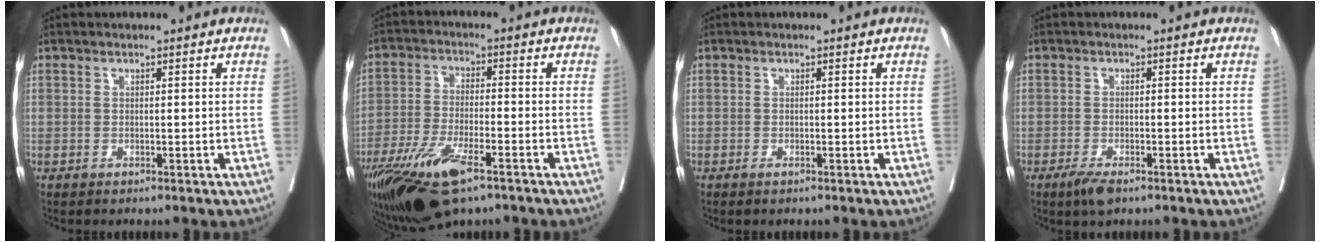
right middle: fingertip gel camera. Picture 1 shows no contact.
{"total": 13.9, "force": [-8.5, 3.7, 10.4], "torque": [-0.204, -0.029, -0.150]}
{"total": 0.7, "force": [-0.4, 0.2, 0.5], "torque": [-0.010, -0.002, -0.006]}
{"total": 3.2, "force": [-2.1, 0.9, 2.2], "torque": [-0.045, -0.005, -0.035]}